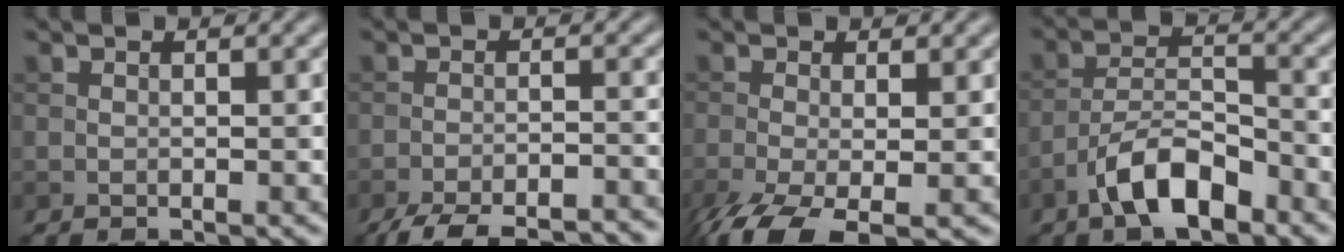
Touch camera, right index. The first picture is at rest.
{"total": 9.0, "force": [-8.1, 2.0, 3.4], "torque": [-0.053, -0.018, -0.117]}
{"total": 6.8, "force": [-3.6, 2.6, 5.2], "torque": [-0.121, -0.025, -0.066]}
{"total": 5.9, "force": [-3.7, 2.2, 4.0], "torque": [-0.068, 0.007, -0.072]}